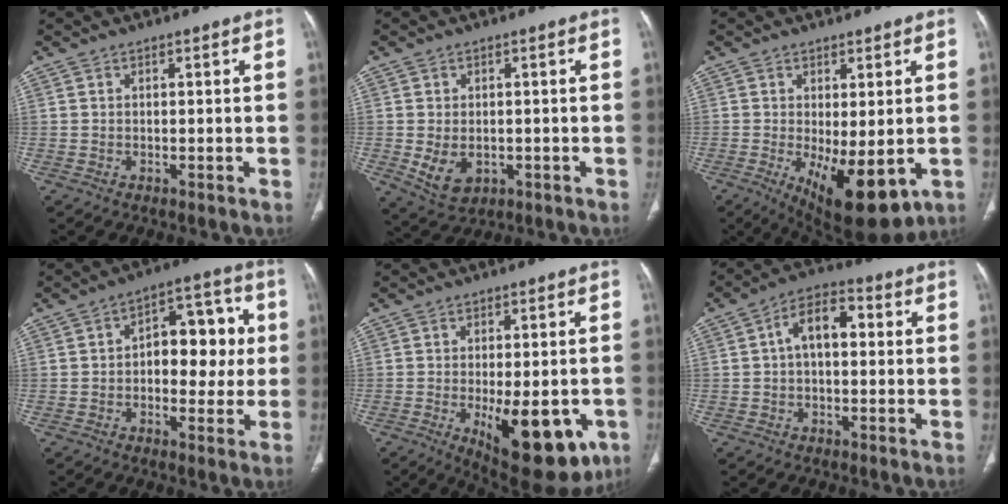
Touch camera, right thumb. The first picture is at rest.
{"total": 6.1, "force": [-1.2, 4.2, 4.2], "torque": [-0.066, -0.004, -0.001]}
{"total": 12.4, "force": [-3.2, 4.9, 10.9], "torque": [-0.159, -0.022, -0.026]}
{"total": 12.6, "force": [0.6, 7.5, 10.2], "torque": [-0.091, 0.031, 0.004]}
{"total": 17.2, "force": [-5.8, 7.4, 14.4], "torque": [-0.156, -0.004, -0.057]}
{"total": 8.3, "force": [1.0, 4.8, 6.8], "torque": [-0.104, 0.030, 0.007]}